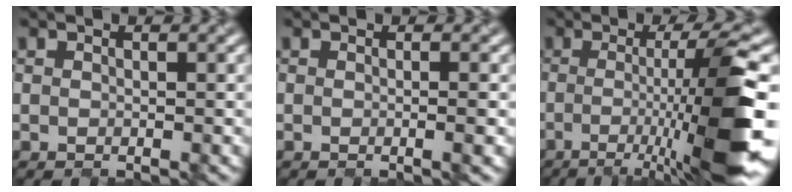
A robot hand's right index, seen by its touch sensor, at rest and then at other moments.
{"total": 1.7, "force": [-0.2, 0.5, 1.6], "torque": [-0.018, -0.003, -0.007]}
{"total": 11.1, "force": [-1.9, 1.8, 10.7], "torque": [-0.142, -0.010, -0.034]}